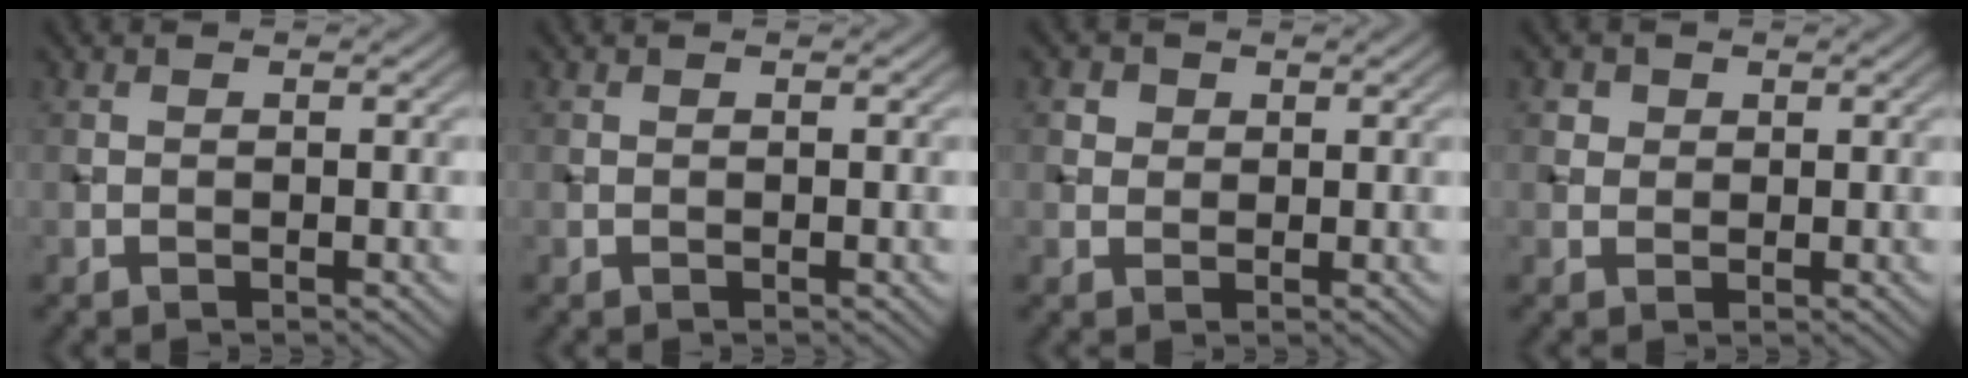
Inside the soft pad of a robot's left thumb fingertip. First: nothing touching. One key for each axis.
{"total": 0.0}
{"total": 2.4, "fx": 1.2, "fy": 1.9, "fz": 0.9, "tx": -0.024, "ty": -0.004, "tz": 0.018}
{"total": 2.1, "fx": 1.1, "fy": 1.7, "fz": 0.6, "tx": -0.018, "ty": -0.008, "tz": 0.020}